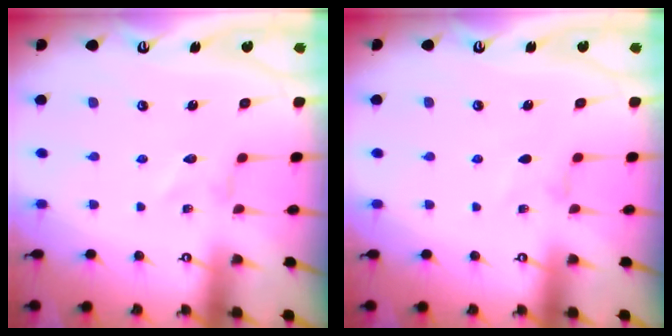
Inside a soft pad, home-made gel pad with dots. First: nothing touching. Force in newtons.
{"total": 2.2, "press": 2.1, "slide": 0.5}